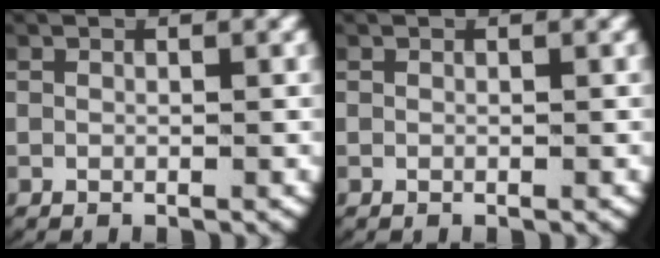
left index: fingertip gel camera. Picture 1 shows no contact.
{"total": 0.0}